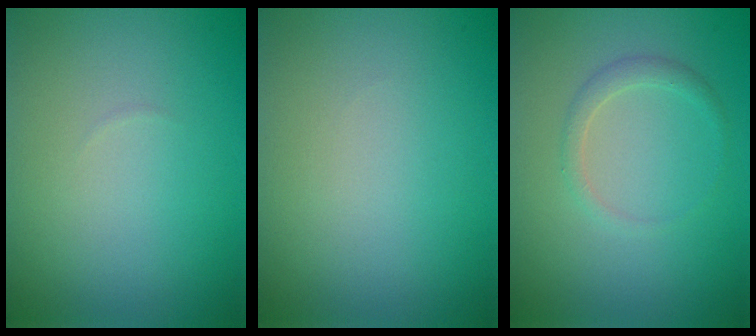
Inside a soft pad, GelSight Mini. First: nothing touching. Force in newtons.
{"total": 0.0}
{"total": 1.3, "press": 1.3, "slide": 0.1}